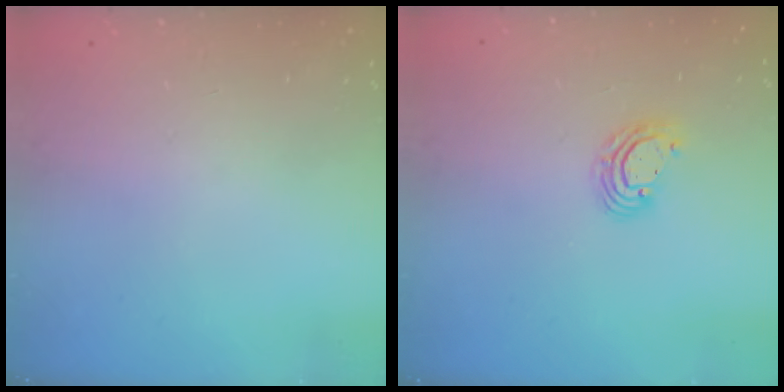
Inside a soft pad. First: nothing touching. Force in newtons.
{"total": 5.1, "press": 5.1, "slide": 0.4}